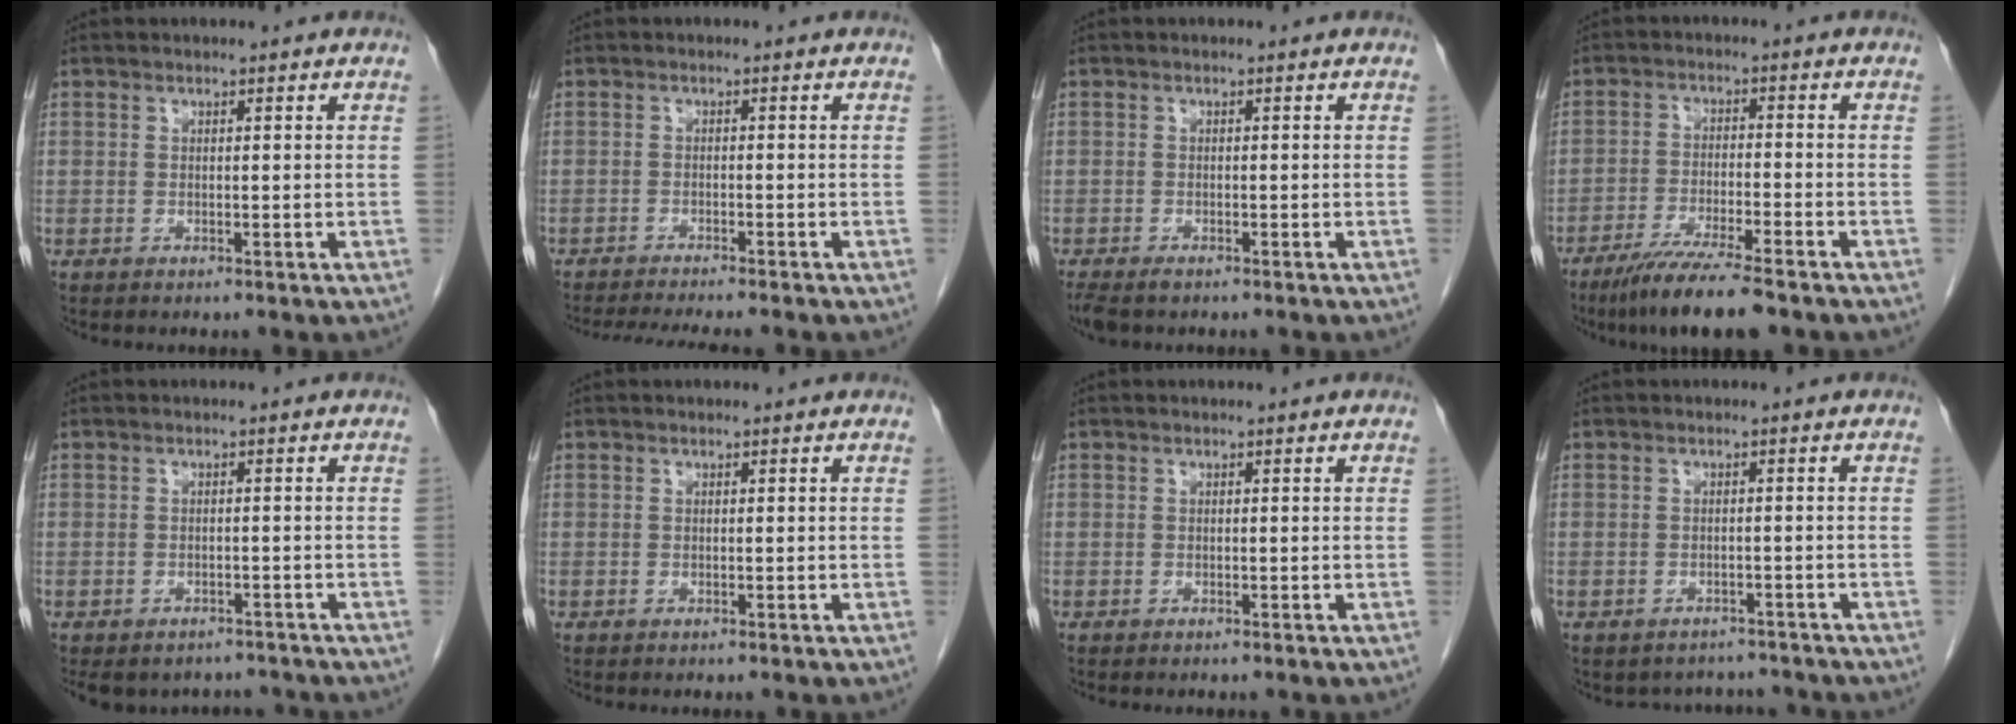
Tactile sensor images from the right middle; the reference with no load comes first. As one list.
[{"total": 8.7, "force": [-7.7, 0.5, 4.1], "torque": [-0.053, -0.016, -0.114]}, {"total": 3.1, "force": [-2.3, 1.1, 1.6], "torque": [-0.034, -0.010, -0.037]}, {"total": 8.9, "force": [-6.8, 0.2, 5.7], "torque": [-0.100, -0.026, -0.119]}, {"total": 8.4, "force": [-7.2, 4.1, 1.4], "torque": [-0.025, 0.008, -0.087]}, {"total": 0.0}, {"total": 0.0}, {"total": 4.5, "force": [-4.1, 1.9, -0.2], "torque": [0.005, 0.013, -0.049]}]